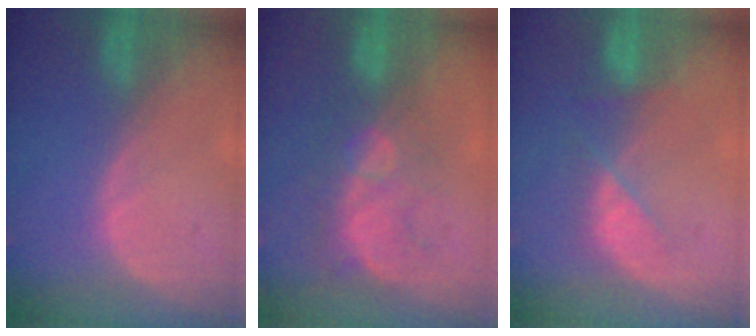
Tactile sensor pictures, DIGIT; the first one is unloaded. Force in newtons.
{"total": 8.8, "press": 7.6, "slide": 4.4}
{"total": 4.1, "press": 4.1, "slide": 0.5}